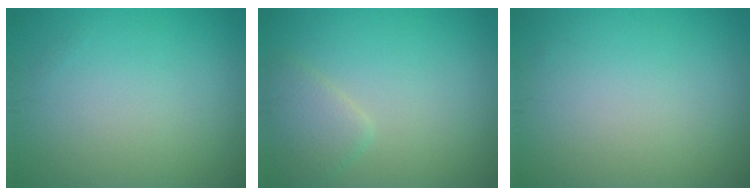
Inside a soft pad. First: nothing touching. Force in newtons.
{"total": 2.2, "press": 2.2, "slide": 0.1}
{"total": 0.0}